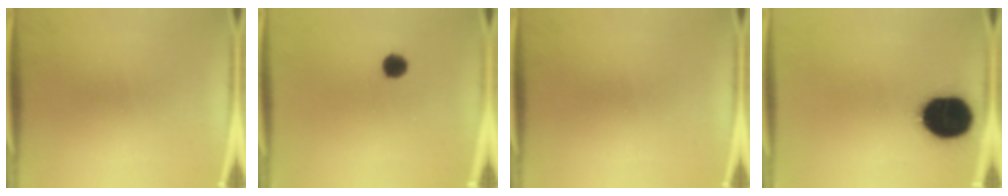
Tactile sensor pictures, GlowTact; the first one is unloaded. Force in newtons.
{"total": 2.8}
{"total": 0.0}
{"total": 19.4}